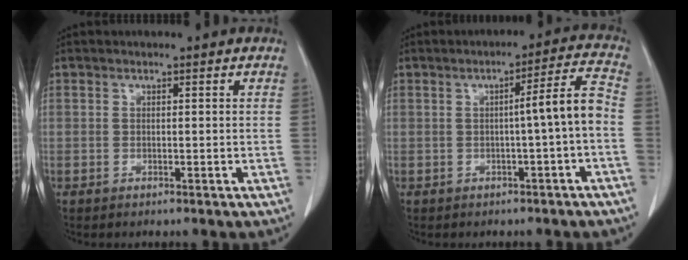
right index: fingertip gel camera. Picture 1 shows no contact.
{"total": 5.8, "force": [-1.3, -0.6, 5.6], "torque": [-0.077, 0.015, -0.018]}